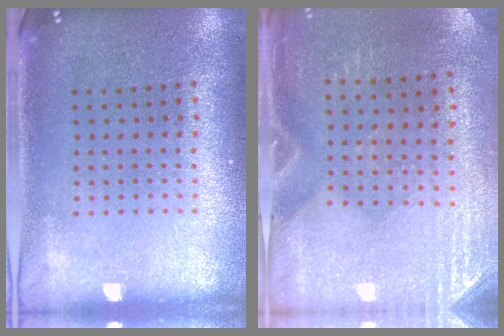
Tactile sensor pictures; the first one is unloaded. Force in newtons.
{"total": 3.0, "press": 2.6, "slide": 1.4}